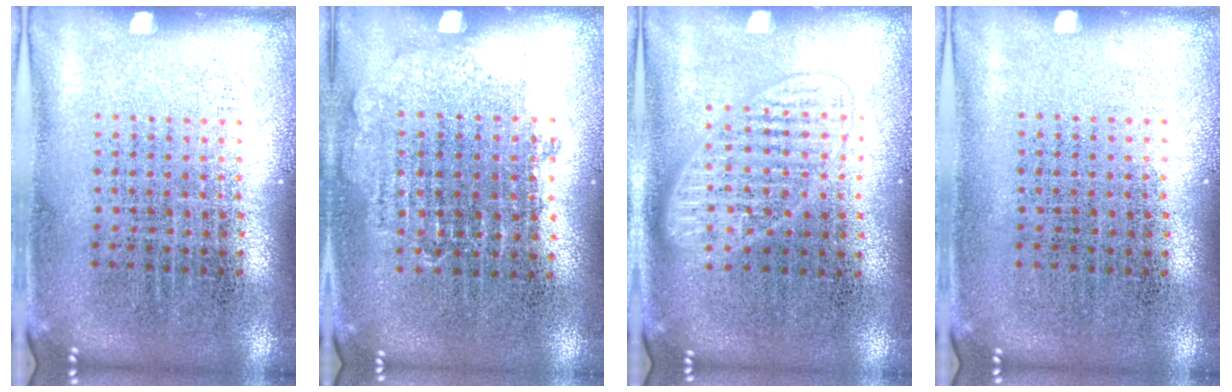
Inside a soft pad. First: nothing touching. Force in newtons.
{"total": 0.9, "press": 0.8, "slide": 0.4}
{"total": 1.5, "press": 1.4, "slide": 0.2}
{"total": 0.0}